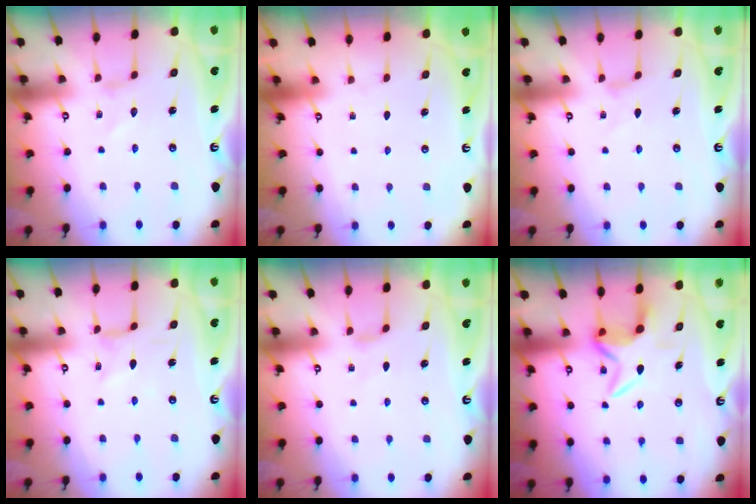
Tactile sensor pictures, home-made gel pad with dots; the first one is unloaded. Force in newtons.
{"total": 0.0}
{"total": 0.0}
{"total": 1.6, "press": 1.5, "slide": 0.3}
{"total": 1.9, "press": 1.8, "slide": 0.5}
{"total": 7.1, "press": 7.0, "slide": 1.0}